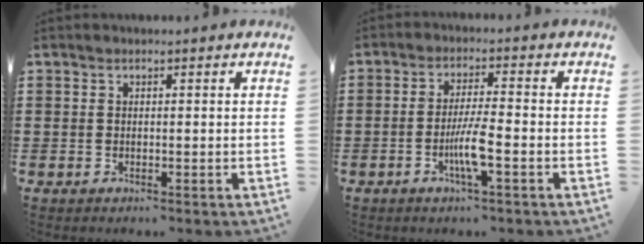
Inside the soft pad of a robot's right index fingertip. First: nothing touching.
{"total": 5.6, "force": [-2.0, 0.5, 5.2], "torque": [-0.108, -0.013, -0.042]}